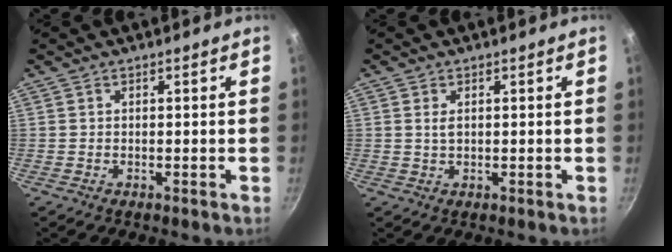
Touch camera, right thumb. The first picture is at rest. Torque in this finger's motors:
{"motor_torque": [-0.26, 0.18, -0.32, 0.07, -0.07]}